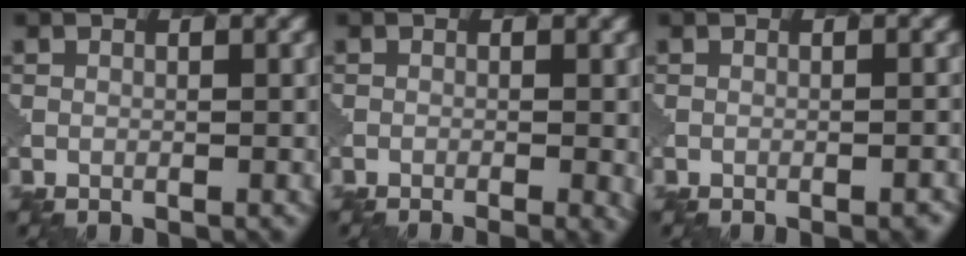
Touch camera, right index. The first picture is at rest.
{"total": 3.4, "force": [-1.0, 1.5, 2.9], "torque": [-0.018, 0.004, -0.005]}
{"total": 1.7, "force": [-0.9, 0.7, 1.2], "torque": [0.006, 0.014, -0.009]}